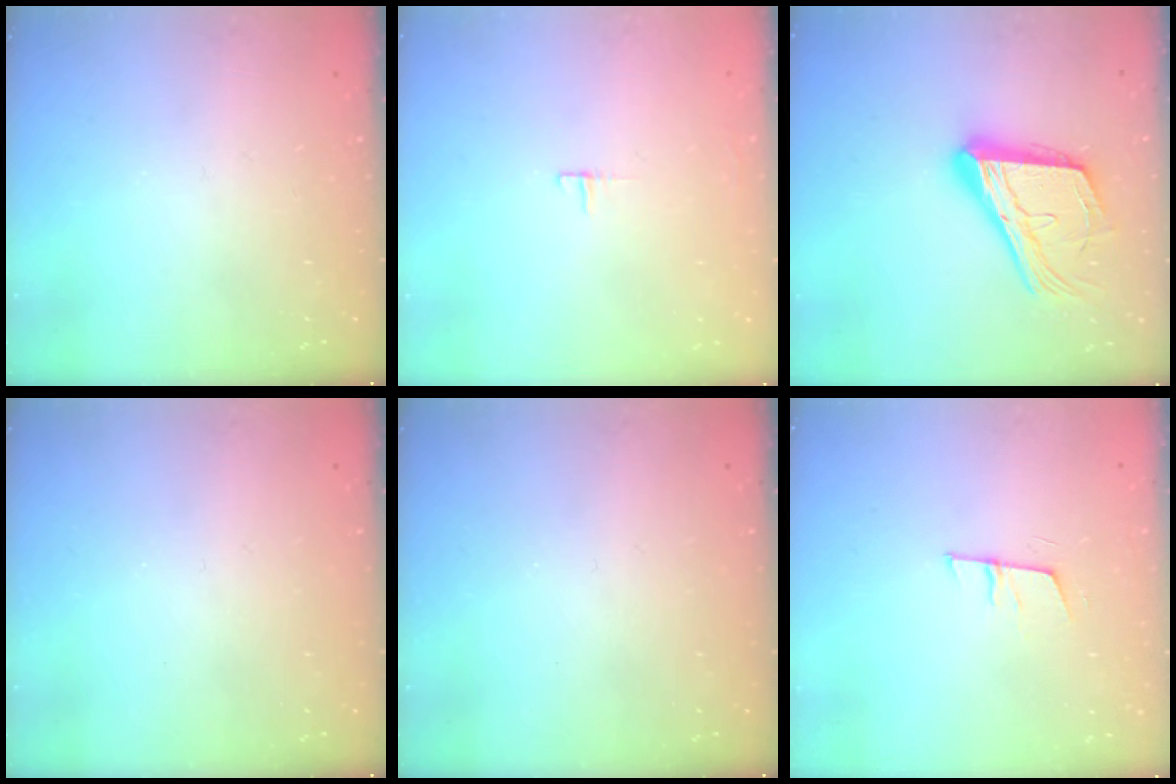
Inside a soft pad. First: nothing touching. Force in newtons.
{"total": 3.6, "press": 3.5, "slide": 0.3}
{"total": 21.0, "press": 20.9, "slide": 2.7}
{"total": 0.0}
{"total": 0.0}
{"total": 6.2, "press": 5.6, "slide": 2.7}